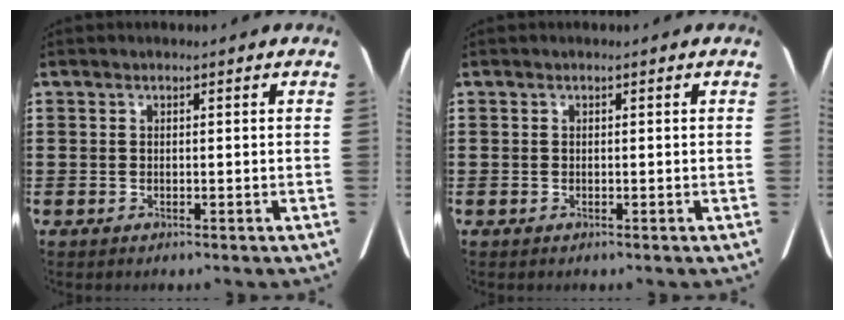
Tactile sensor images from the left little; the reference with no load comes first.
{"total": 0.0}